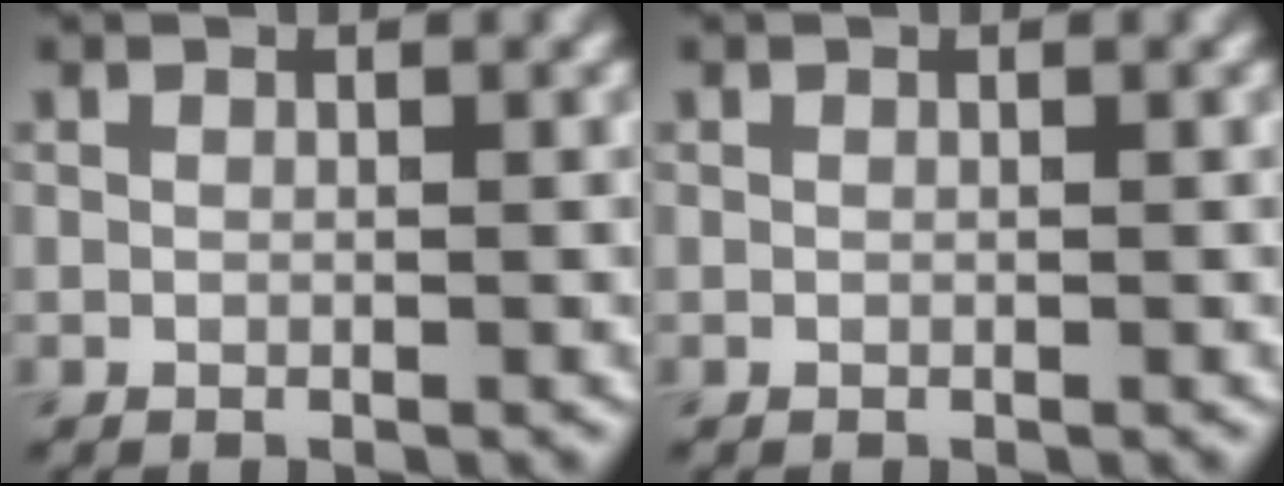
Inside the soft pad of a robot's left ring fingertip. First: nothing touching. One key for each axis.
{"total": 0.0}